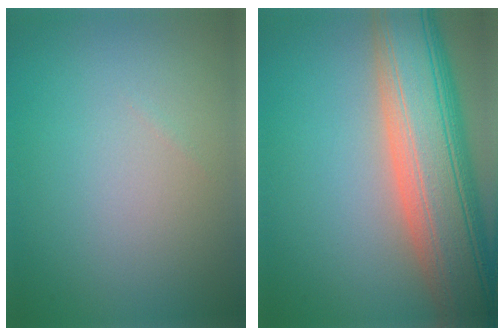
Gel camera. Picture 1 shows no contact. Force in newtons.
{"total": 12.4, "press": 12.4, "slide": 0.8}